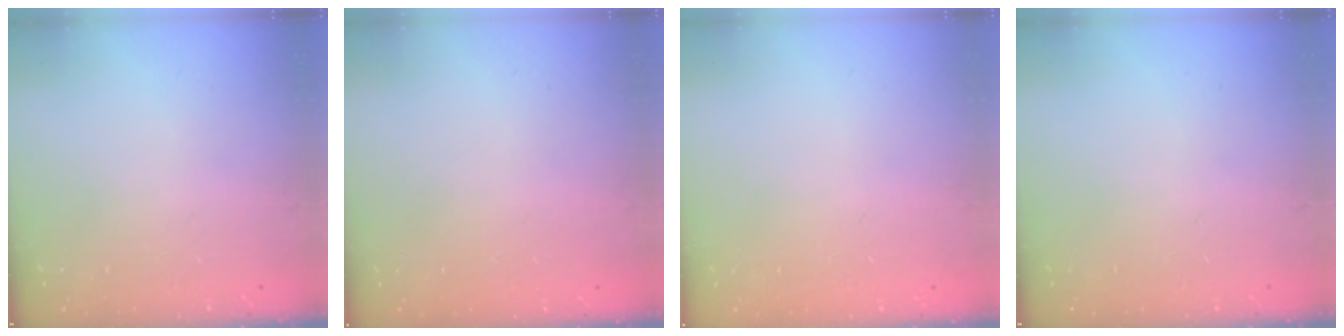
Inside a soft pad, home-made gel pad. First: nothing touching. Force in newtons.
{"total": 0.0}
{"total": 0.0}
{"total": 0.0}